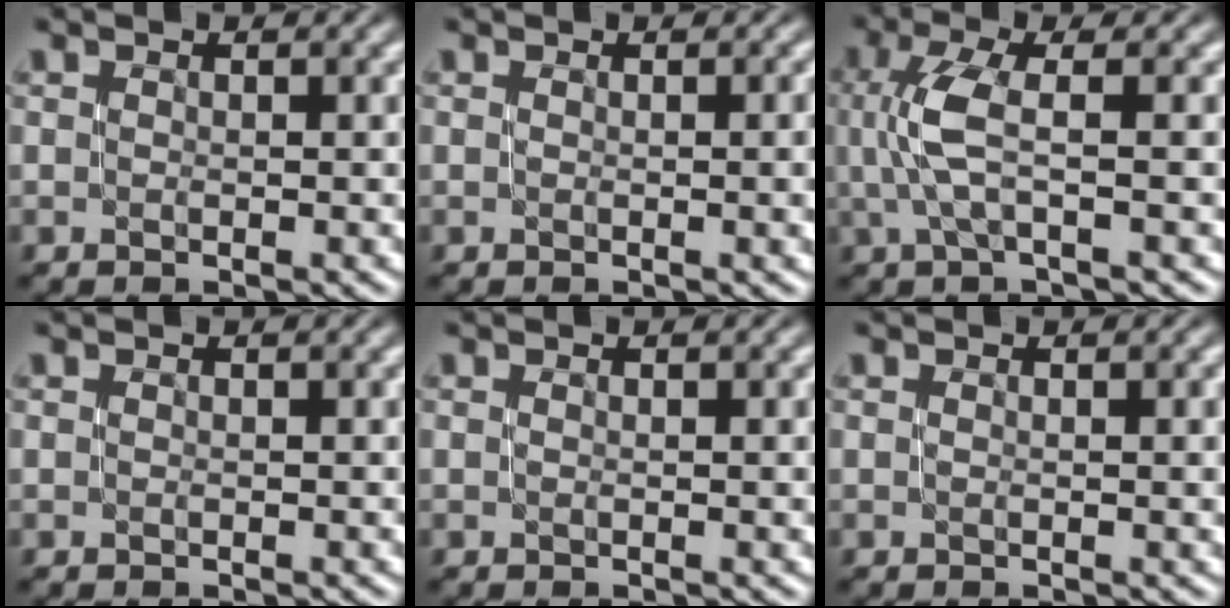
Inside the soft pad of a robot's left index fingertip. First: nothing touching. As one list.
[{"total": 2.5, "force": [0.0, 0.9, 2.3], "torque": [-0.024, 0.005, -0.002]}, {"total": 3.6, "force": [0.2, 0.9, 3.5], "torque": [-0.087, 0.008, 0.006]}, {"total": 0.0}, {"total": 0.8, "force": [0.1, 0.2, 0.7], "torque": [-0.009, 0.003, -0.002]}, {"total": 1.6, "force": [0.1, 0.5, 1.5], "torque": [-0.018, 0.004, 0.000]}]